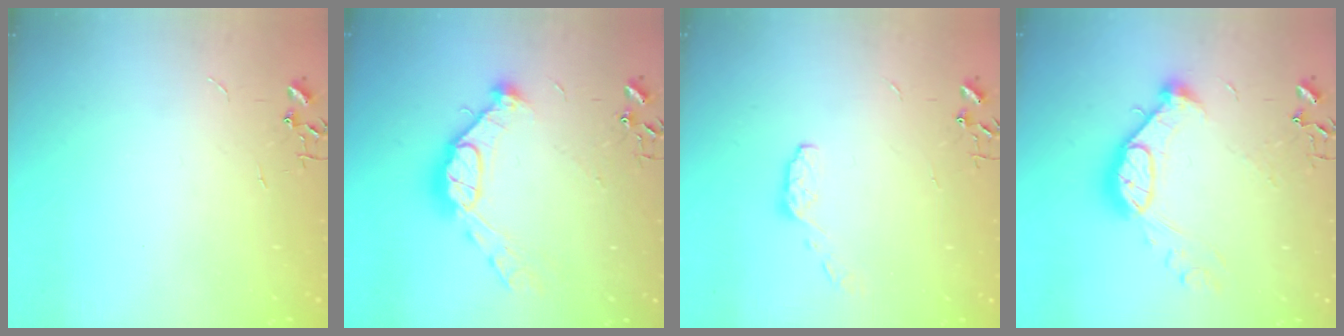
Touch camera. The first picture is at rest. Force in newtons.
{"total": 14.2, "press": 14.1, "slide": 1.8}
{"total": 6.1, "press": 6.0, "slide": 0.9}
{"total": 14.5, "press": 14.4, "slide": 1.2}